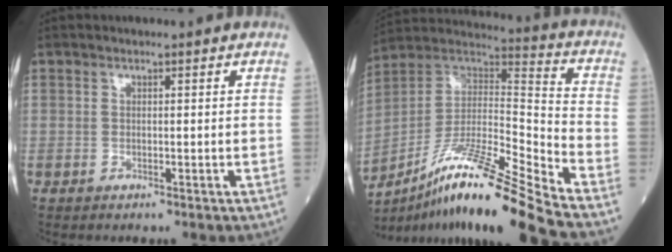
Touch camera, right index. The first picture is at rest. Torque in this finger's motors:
{"motor_torque": [0.08, -0.36, 0.31, 0.13]}